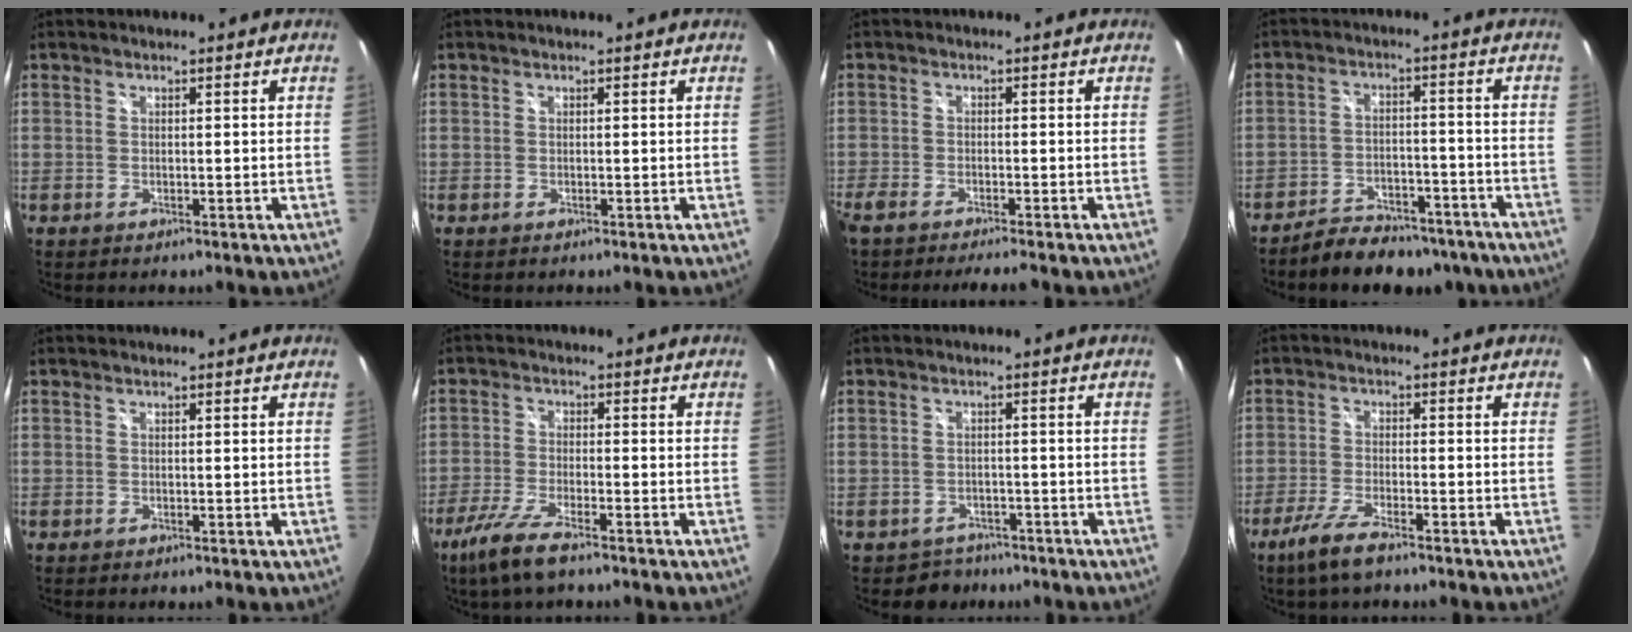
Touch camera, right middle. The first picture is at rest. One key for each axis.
{"total": 0.0}
{"total": 5.3, "fx": -4.7, "fy": 0.2, "fz": 2.5, "tx": -0.066, "ty": -0.017, "tz": -0.083}
{"total": 13.5, "fx": -11.1, "fy": 5.8, "fz": 4.9, "tx": -0.105, "ty": 0.010, "tz": -0.145}
{"total": 0.0}
{"total": 7.9, "fx": -5.7, "fy": 1.3, "fz": 5.4, "tx": -0.134, "ty": -0.020, "tz": -0.111}
{"total": 4.2, "fx": -3.0, "fy": 2.9, "fz": -0.2, "tx": -0.004, "ty": 0.009, "tz": -0.045}
{"total": 6.4, "fx": -4.7, "fy": 1.1, "fz": 4.2, "tx": -0.107, "ty": -0.013, "tz": -0.092}